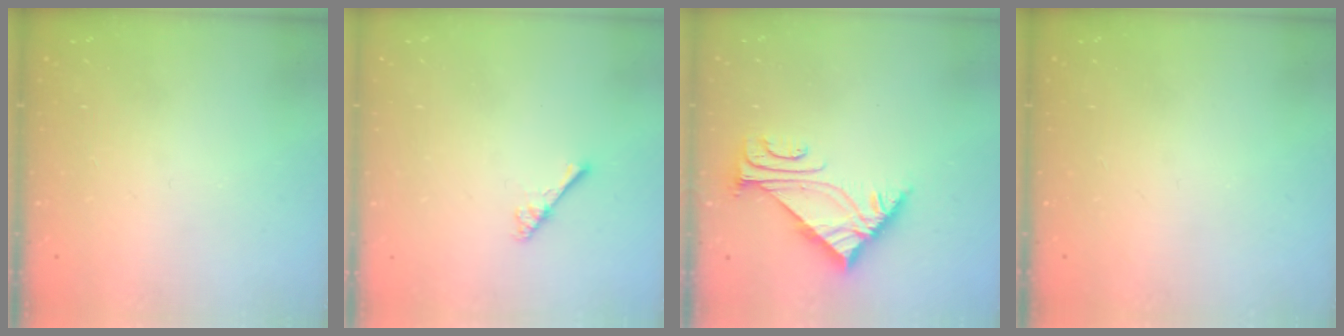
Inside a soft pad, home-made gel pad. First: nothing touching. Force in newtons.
{"total": 2.4, "press": 2.4, "slide": 0.4}
{"total": 4.9, "press": 4.9, "slide": 0.7}
{"total": 0.0}